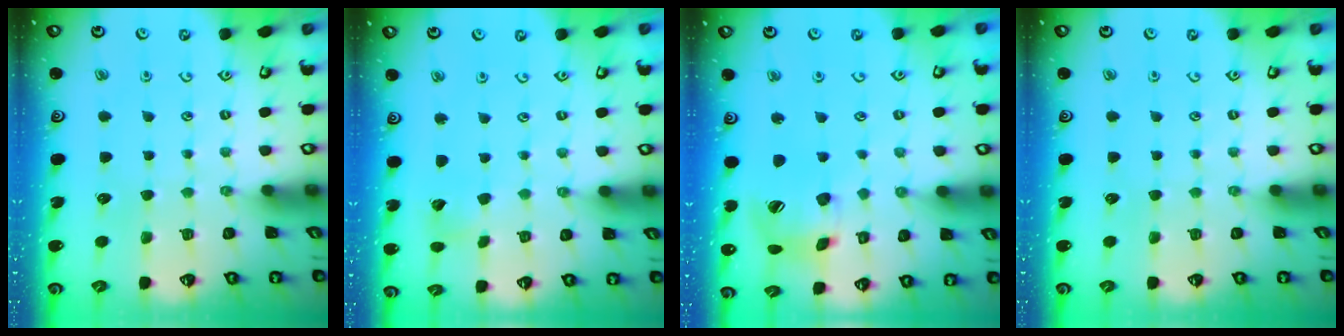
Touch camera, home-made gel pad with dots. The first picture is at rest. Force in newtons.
{"total": 5.4, "press": 5.4, "slide": 0.4}
{"total": 15.8, "press": 15.6, "slide": 2.2}
{"total": 0.0}